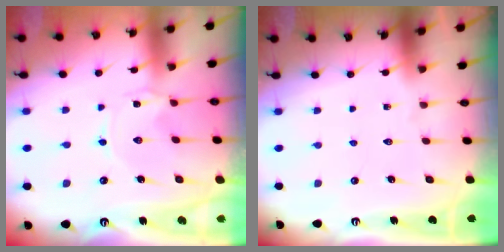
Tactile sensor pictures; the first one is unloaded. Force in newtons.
{"total": 0.0}